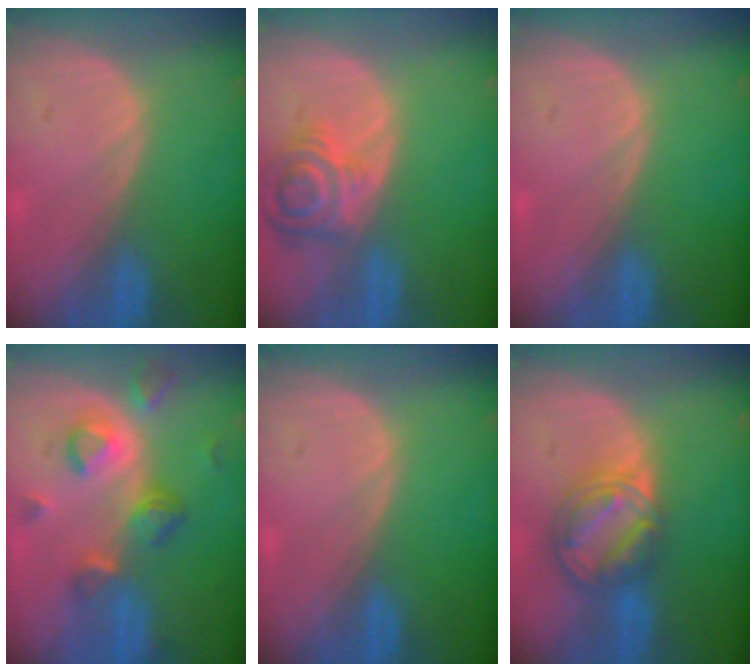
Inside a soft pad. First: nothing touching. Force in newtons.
{"total": 7.1, "press": 6.5, "slide": 2.9}
{"total": 0.0}
{"total": 8.0, "press": 7.1, "slide": 3.7}
{"total": 0.0}
{"total": 8.3, "press": 7.1, "slide": 4.3}